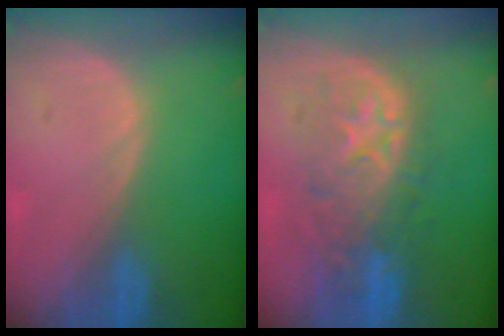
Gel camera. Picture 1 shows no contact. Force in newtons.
{"total": 9.5, "press": 9.0, "slide": 3.1}